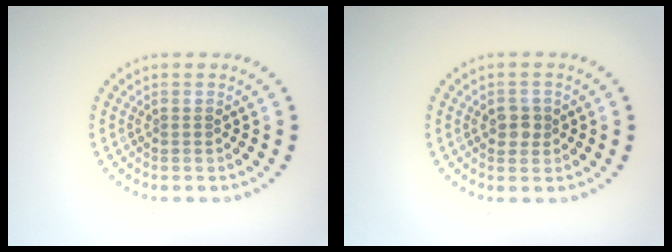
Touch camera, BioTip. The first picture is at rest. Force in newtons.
{"total": 1.8, "press": 1.8, "slide": 0.4}